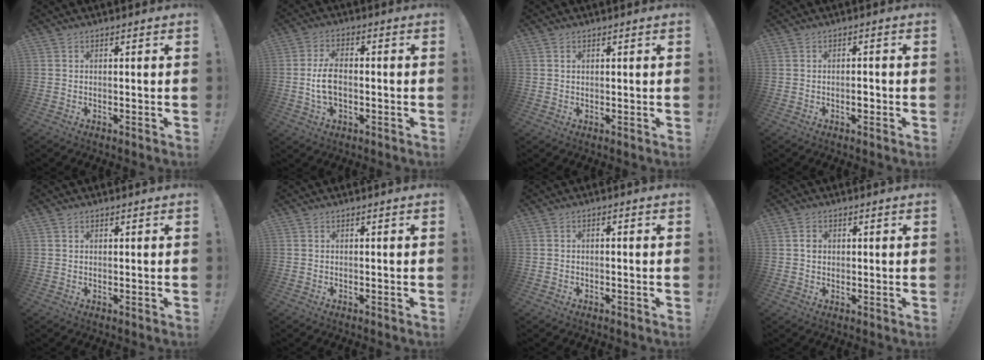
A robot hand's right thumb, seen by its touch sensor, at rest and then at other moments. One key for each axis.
{"total": 7.3, "fx": -0.7, "fy": 4.4, "fz": 5.8, "tx": -0.107, "ty": 0.006, "tz": -0.010}
{"total": 0.6, "fx": 0.3, "fy": 0.4, "fz": 0.3, "tx": -0.001, "ty": -0.001, "tz": 0.004}
{"total": 1.9, "fx": -0.6, "fy": 1.1, "fz": 1.4, "tx": -0.013, "ty": 0.003, "tz": -0.011}
{"total": 0.7, "fx": 0.5, "fy": 0.6, "fz": 0.0, "tx": 0.003, "ty": -0.001, "tz": 0.009}
{"total": 0.0}
{"total": 1.5, "fx": -1.3, "fy": 0.2, "fz": 0.7, "tx": -0.009, "ty": 0.004, "tz": -0.023}
{"total": 2.1, "fx": 0.2, "fy": 1.8, "fz": 1.0, "tx": -0.005, "ty": -0.001, "tz": 0.000}